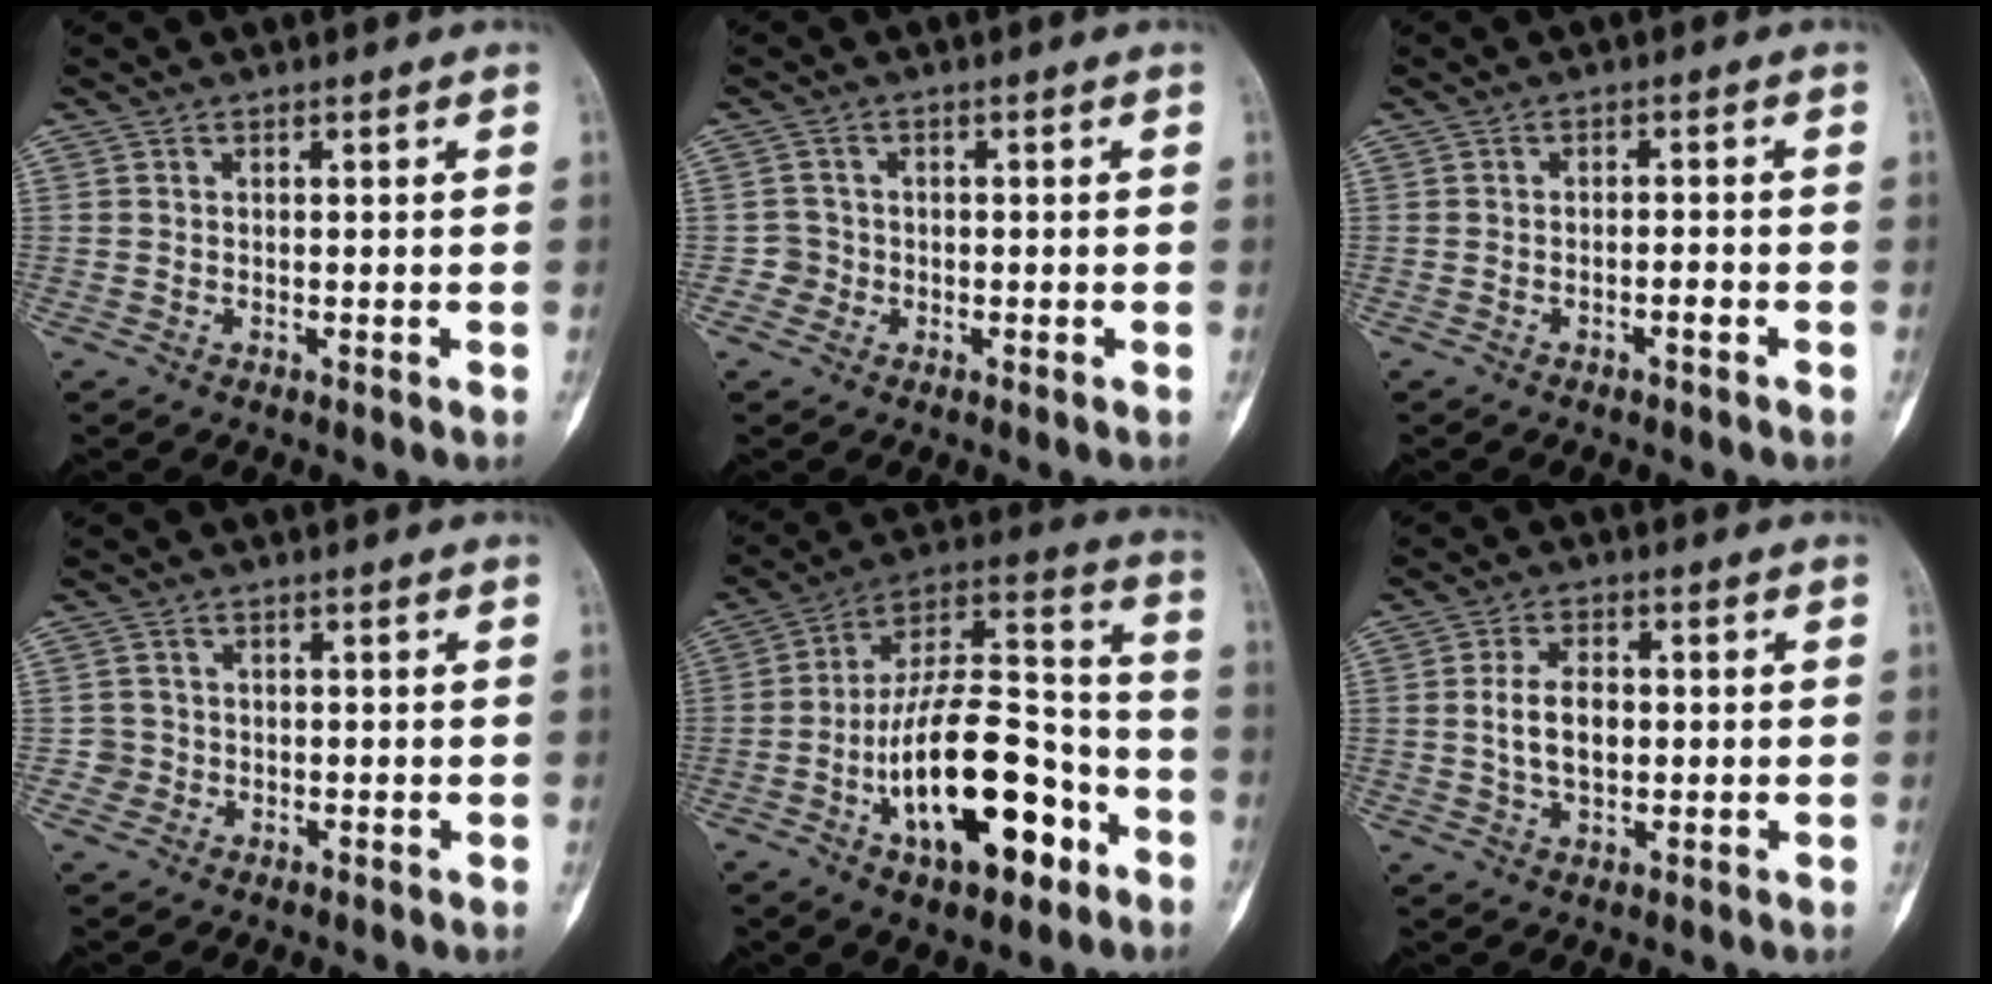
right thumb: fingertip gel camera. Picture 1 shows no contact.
{"total": 2.2, "force": [-0.7, 2.1, -0.2], "torque": [0.020, 0.011, -0.020]}
{"total": 1.7, "force": [-1.0, 0.5, 1.4], "torque": [-0.022, 0.011, -0.015]}
{"total": 2.0, "force": [-0.5, 1.9, -0.3], "torque": [0.022, 0.010, -0.015]}
{"total": 23.4, "force": [-8.8, 10.4, 19.1], "torque": [-0.301, 0.068, -0.137]}
{"total": 6.6, "force": [0.1, 4.0, 5.3], "torque": [-0.089, 0.006, 0.002]}